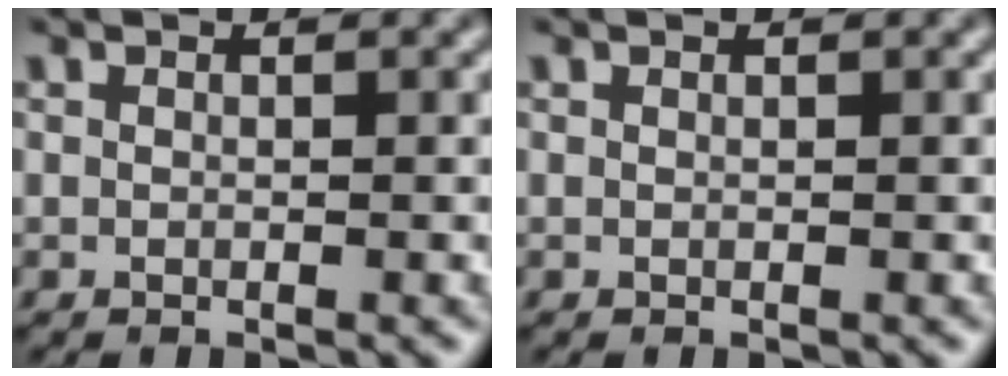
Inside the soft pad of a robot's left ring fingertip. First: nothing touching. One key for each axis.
{"total": 0.0}